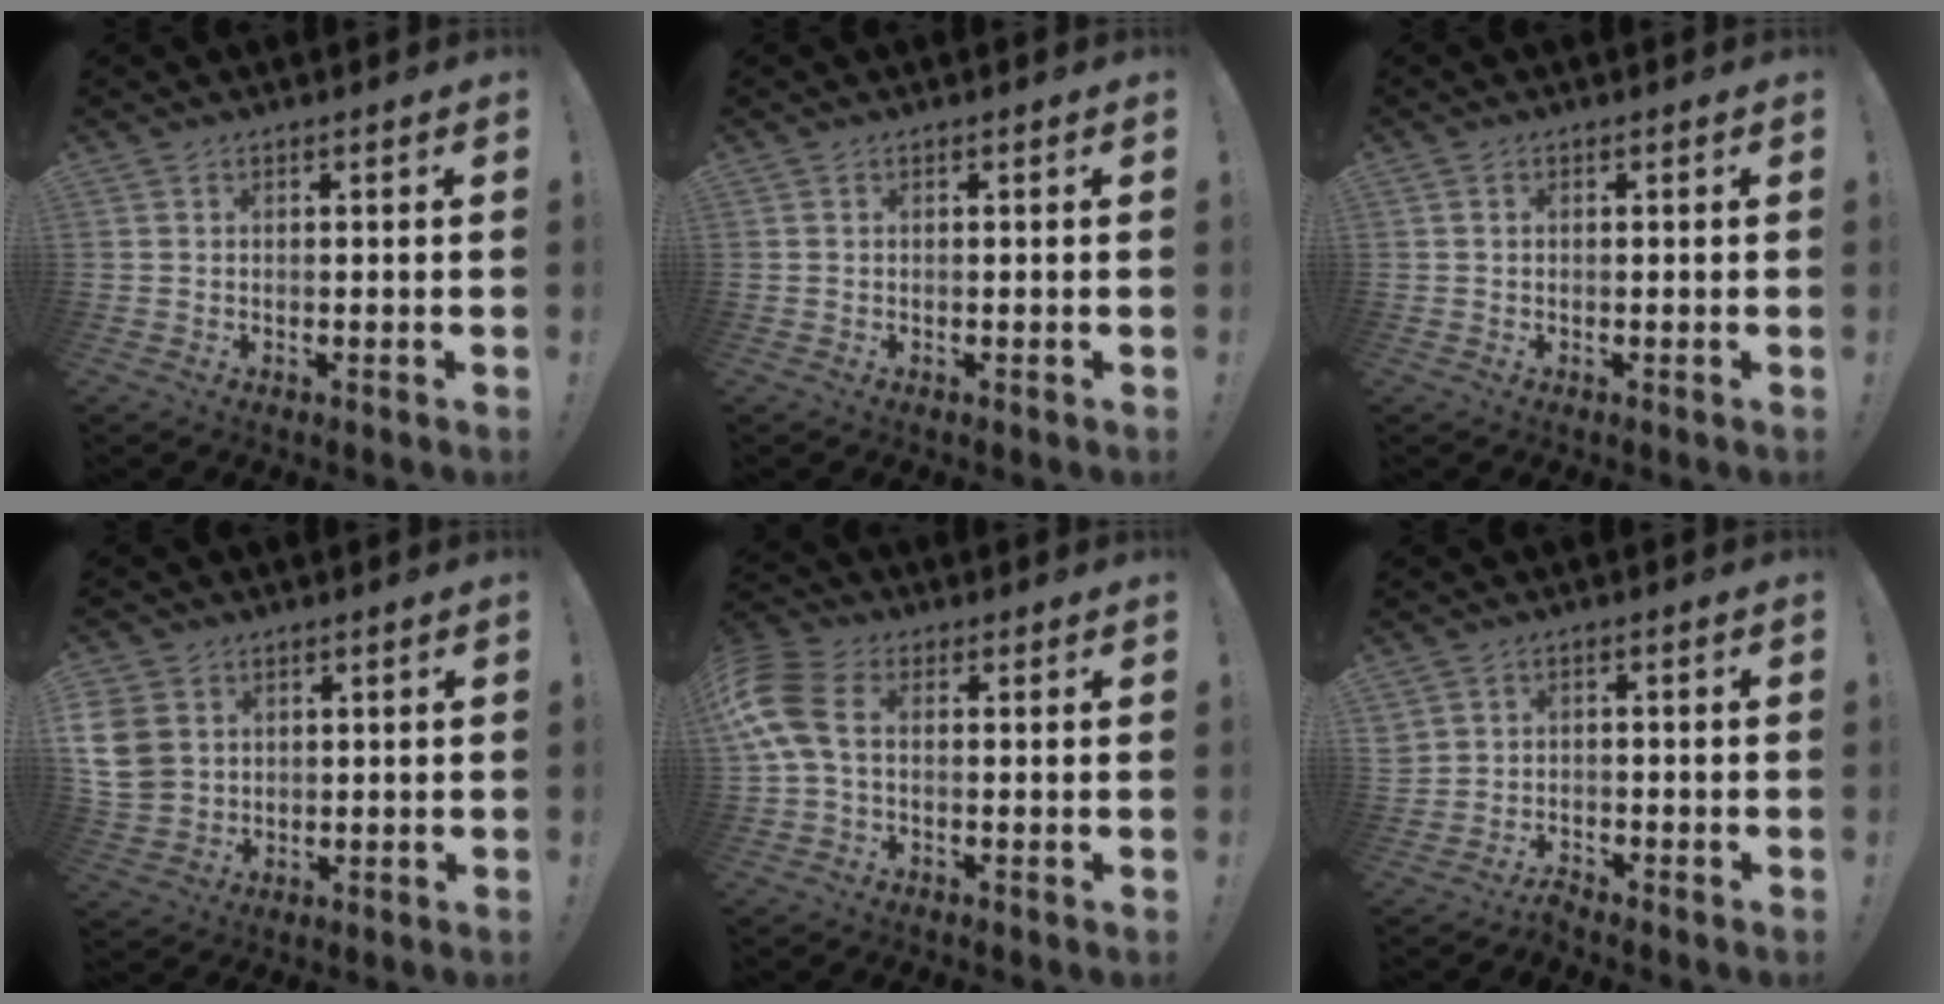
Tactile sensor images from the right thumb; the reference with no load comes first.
{"total": 0.0}
{"total": 0.6, "force": [-0.1, 0.5, 0.2], "torque": [-0.009, 0.004, -0.001]}
{"total": 9.0, "force": [2.1, 7.5, 4.4], "torque": [-0.101, -0.006, 0.045]}
{"total": 10.9, "force": [1.0, 6.7, 8.5], "torque": [-0.195, 0.007, 0.023]}
{"total": 2.8, "force": [-2.6, 0.8, 0.4], "torque": [-0.019, 0.008, -0.050]}